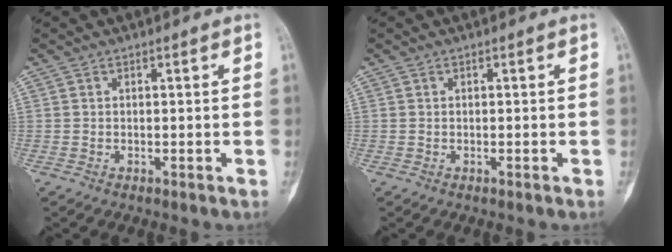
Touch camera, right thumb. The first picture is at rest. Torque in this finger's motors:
{"motor_torque": [-0.17, 0.13, -0.10, 0.05, -0.05]}